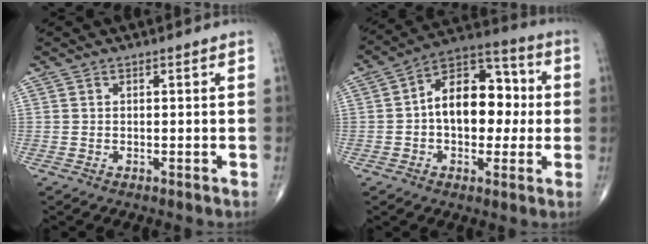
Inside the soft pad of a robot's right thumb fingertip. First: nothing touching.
{"total": 15.6, "force": [0.4, 9.8, 12.1], "torque": [-0.147, 0.036, -0.004]}